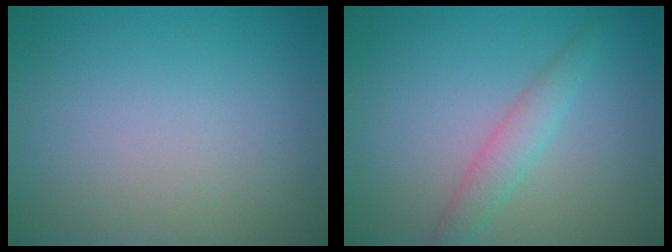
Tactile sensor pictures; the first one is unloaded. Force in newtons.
{"total": 2.2, "press": 2.2, "slide": 0.0}